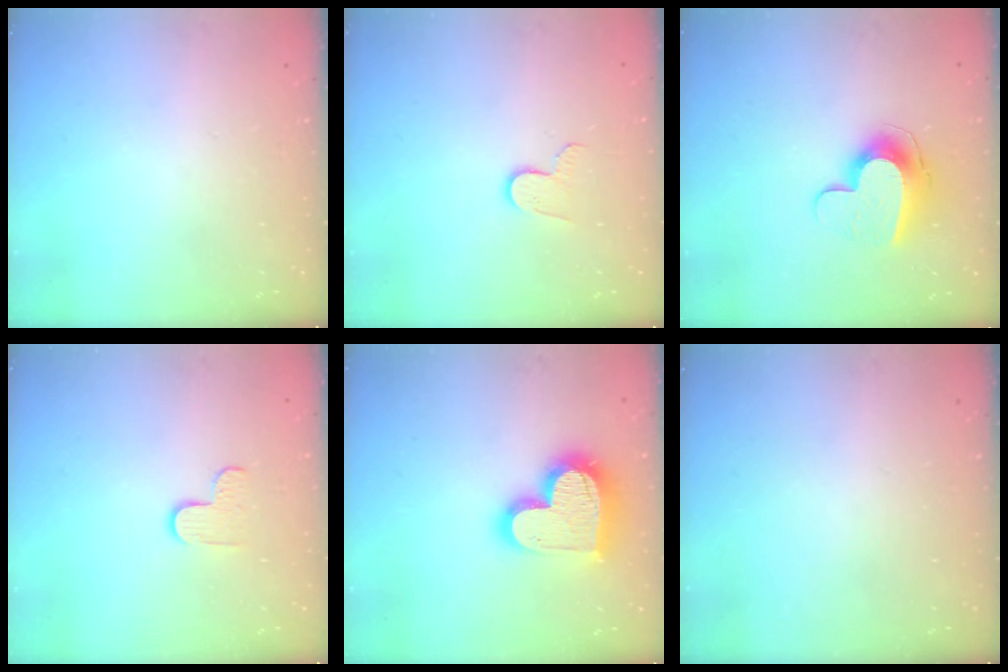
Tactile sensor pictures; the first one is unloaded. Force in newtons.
{"total": 5.8, "press": 5.8, "slide": 0.5}
{"total": 11.4, "press": 11.3, "slide": 1.0}
{"total": 3.7, "press": 3.7, "slide": 0.3}
{"total": 19.1, "press": 19.0, "slide": 1.6}
{"total": 0.0}